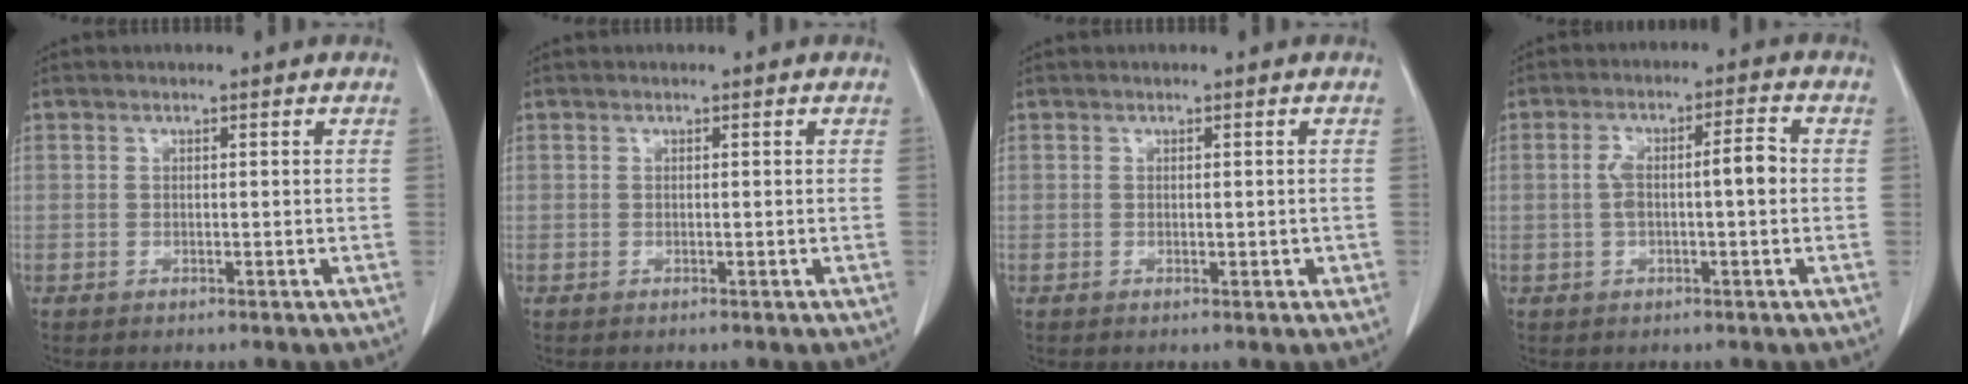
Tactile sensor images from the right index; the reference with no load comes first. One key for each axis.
{"total": 0.0}
{"total": 1.2, "fx": -0.1, "fy": 0.8, "fz": 0.8, "tx": -0.006, "ty": 0.000, "tz": 0.000}
{"total": 6.1, "fx": -0.2, "fy": 1.3, "fz": 5.9, "tx": -0.115, "ty": 0.025, "tz": -0.002}